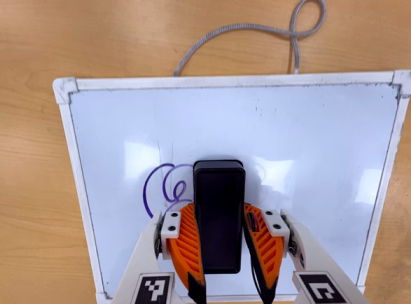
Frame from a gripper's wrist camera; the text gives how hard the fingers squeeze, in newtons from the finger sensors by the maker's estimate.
{"total": 9.7, "left": 8.9, "right": 10.5}